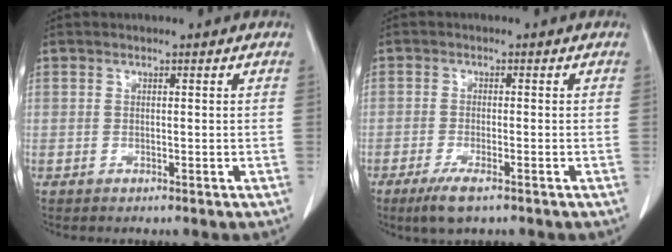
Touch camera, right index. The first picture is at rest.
{"total": 4.4, "force": [-2.9, 0.7, 3.2], "torque": [-0.067, -0.010, -0.049]}